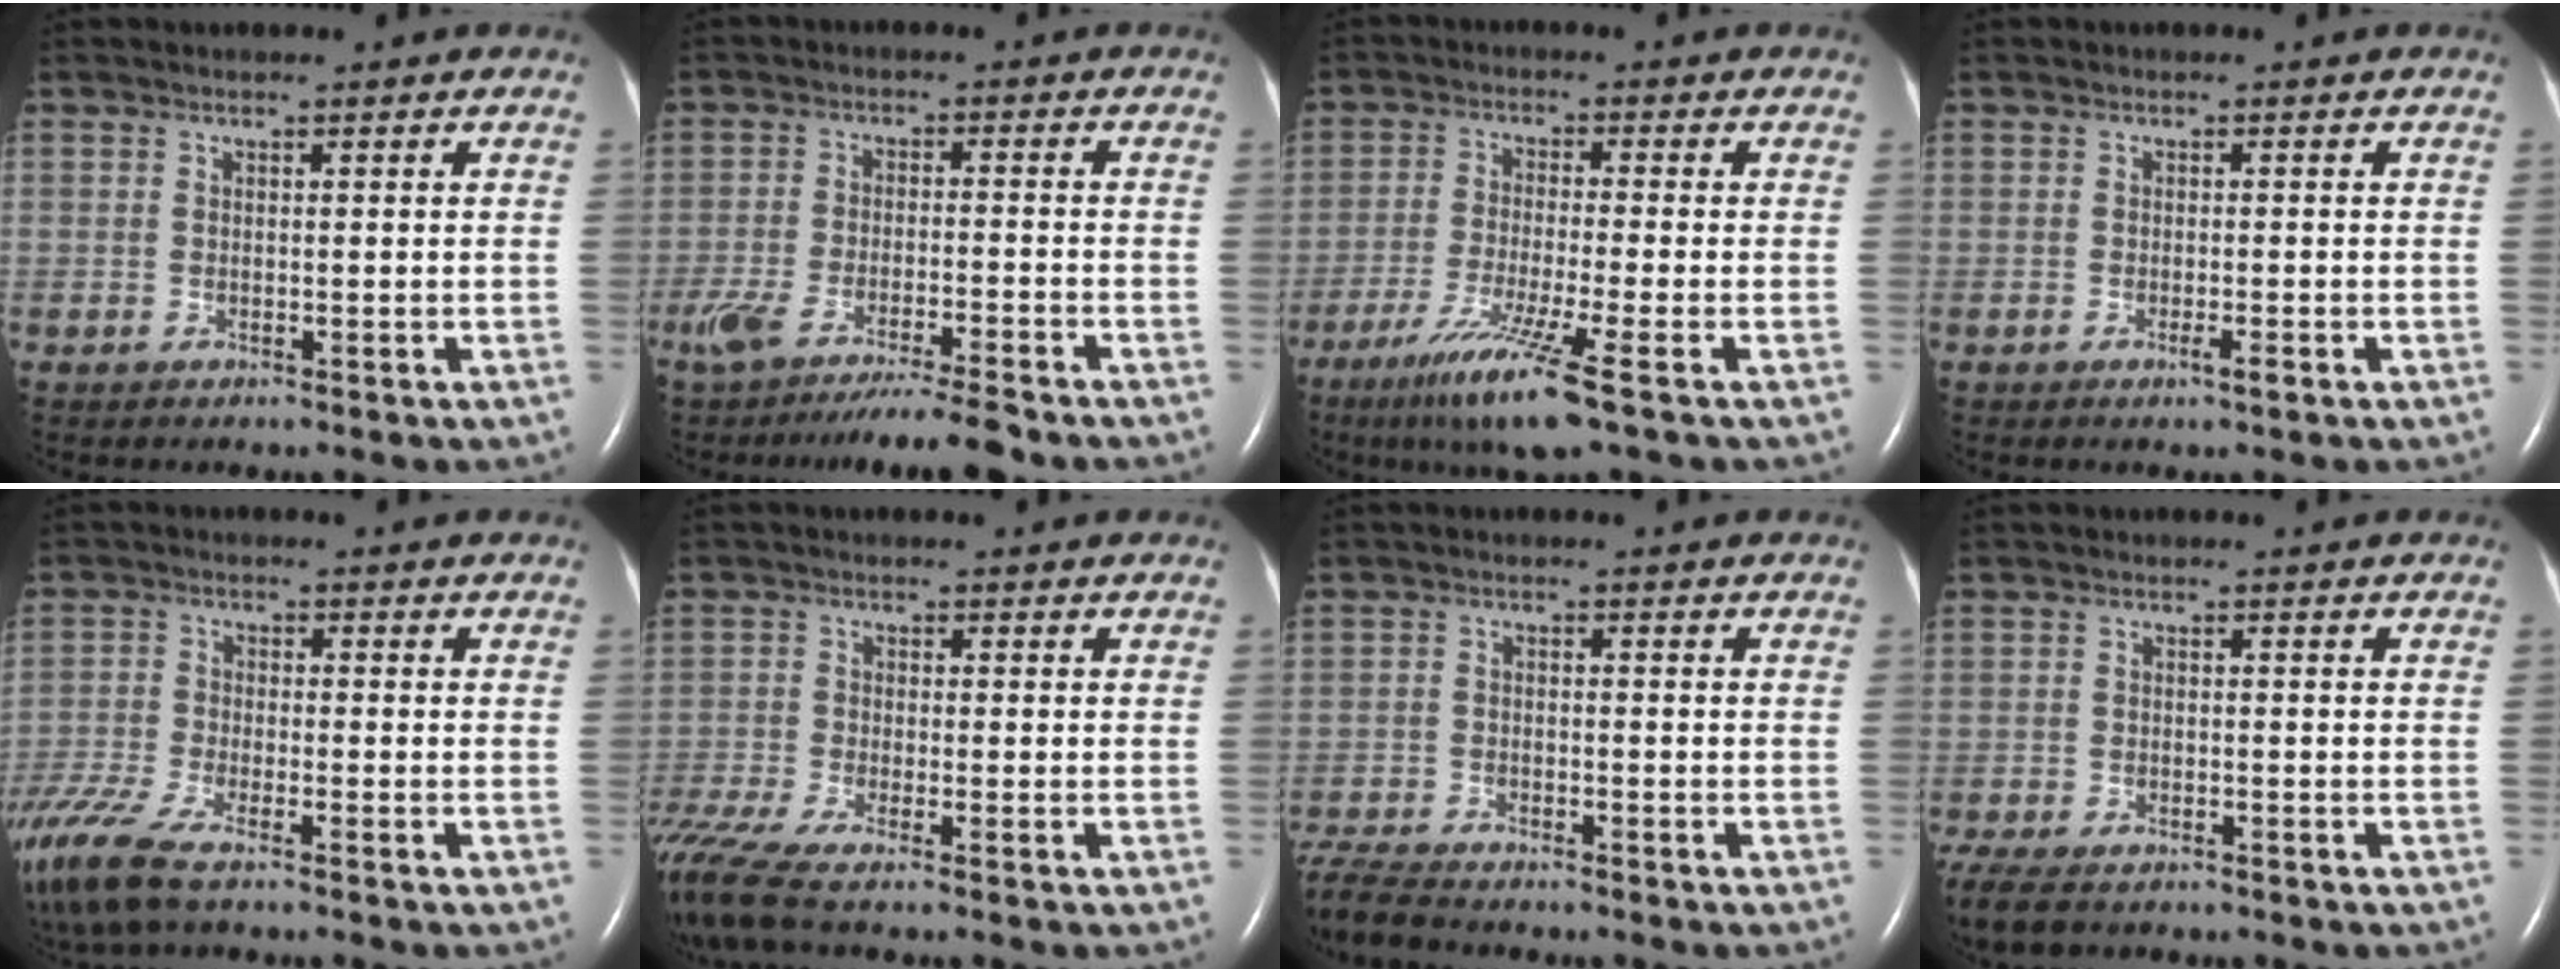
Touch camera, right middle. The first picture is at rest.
{"total": 10.6, "force": [-9.0, 0.1, 5.6], "torque": [-0.087, -0.022, -0.145]}
{"total": 9.4, "force": [-5.5, -0.9, 7.6], "torque": [-0.149, -0.034, -0.101]}
{"total": 1.2, "force": [-0.7, 0.0, 1.0], "torque": [-0.019, -0.002, -0.011]}
{"total": 11.1, "force": [-8.3, 2.5, 6.9], "torque": [-0.155, -0.023, -0.155]}
{"total": 6.8, "force": [-5.6, 0.0, 3.8], "torque": [-0.084, -0.020, -0.107]}
{"total": 8.0, "force": [-7.3, 1.3, 3.0], "torque": [-0.061, -0.018, -0.128]}
{"total": 8.6, "force": [-6.3, 4.0, 4.3], "torque": [-0.097, -0.015, -0.095]}